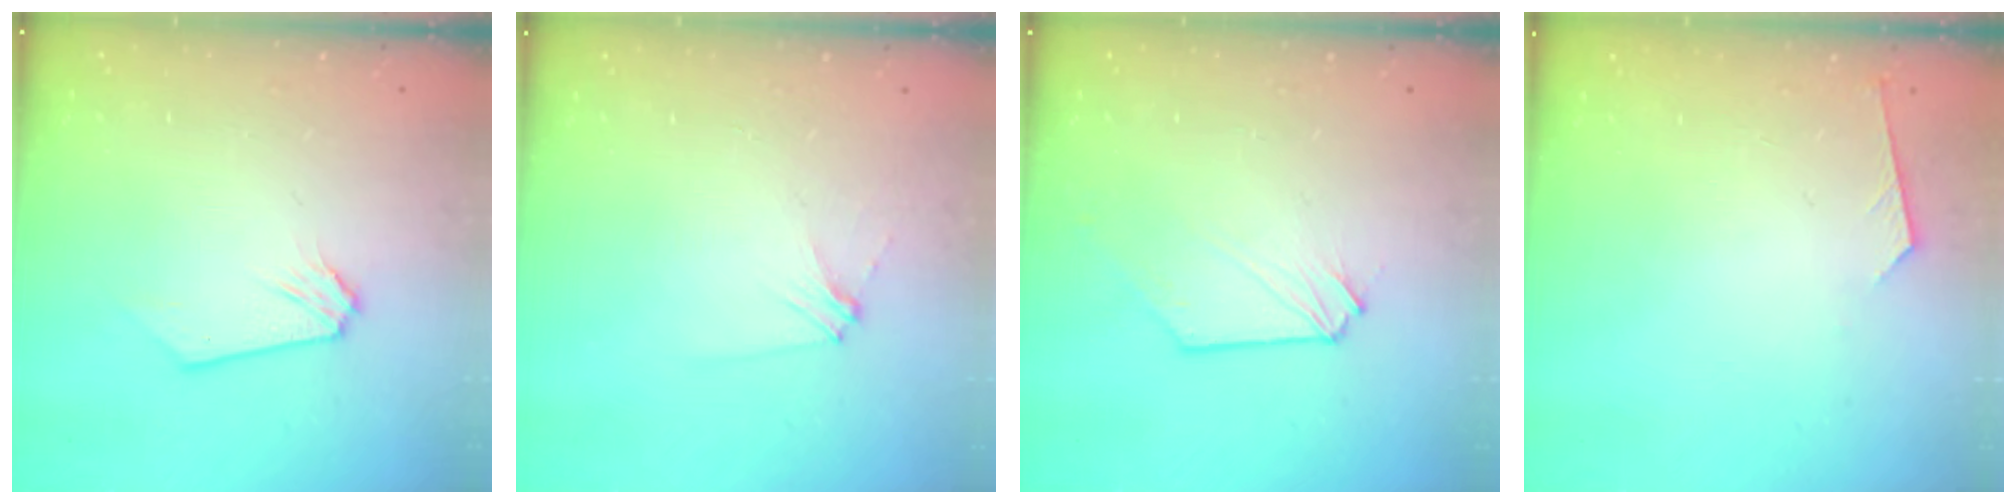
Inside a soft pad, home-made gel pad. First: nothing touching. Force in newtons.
{"total": 2.8, "press": 2.8, "slide": 0.4}
{"total": 0.0}
{"total": 3.6, "press": 3.6, "slide": 0.5}